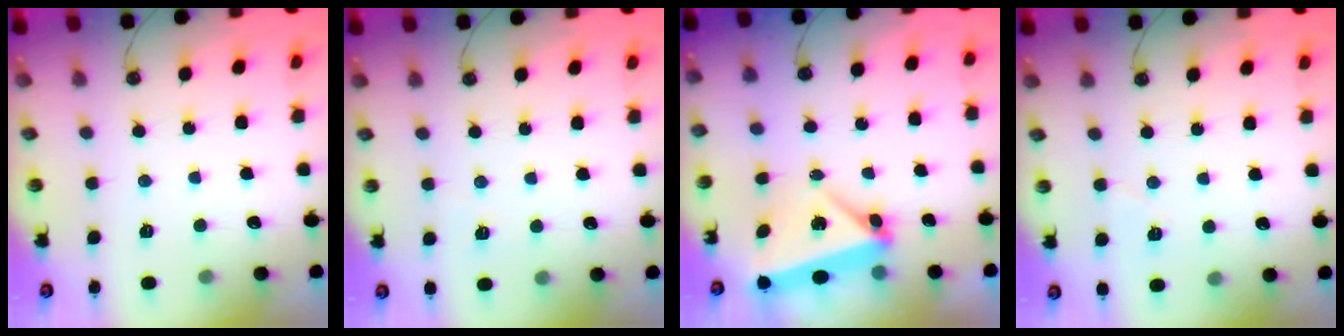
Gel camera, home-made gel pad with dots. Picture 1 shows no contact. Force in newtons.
{"total": 2.9, "press": 1.9, "slide": 2.2}
{"total": 6.1, "press": 4.5, "slide": 4.0}
{"total": 4.3, "press": 3.9, "slide": 1.9}